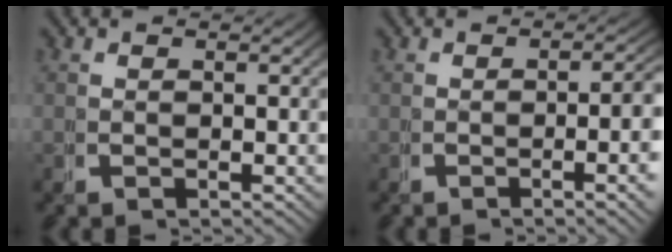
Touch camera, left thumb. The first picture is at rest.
{"total": 4.1, "force": [-0.8, 0.7, 4.0], "torque": [-0.054, 0.002, -0.012]}